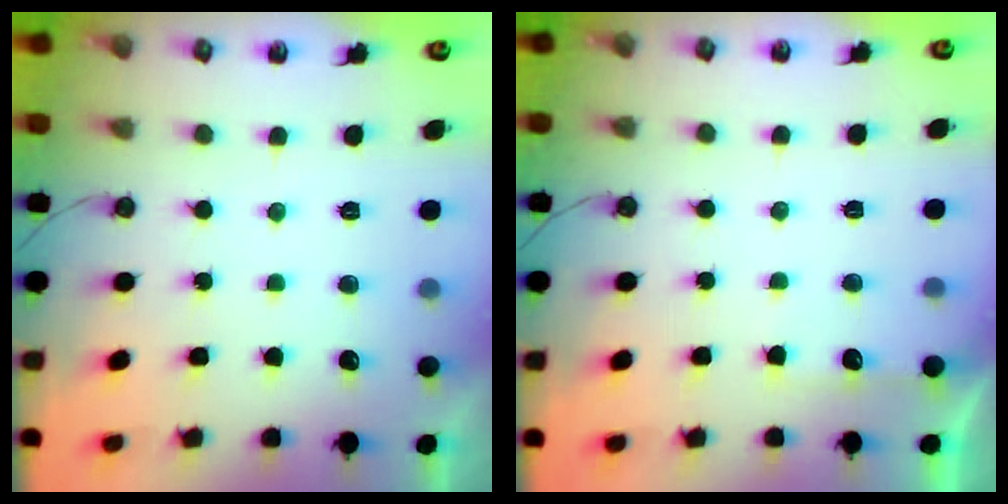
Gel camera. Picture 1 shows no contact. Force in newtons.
{"total": 4.3, "press": 4.3, "slide": 0.6}